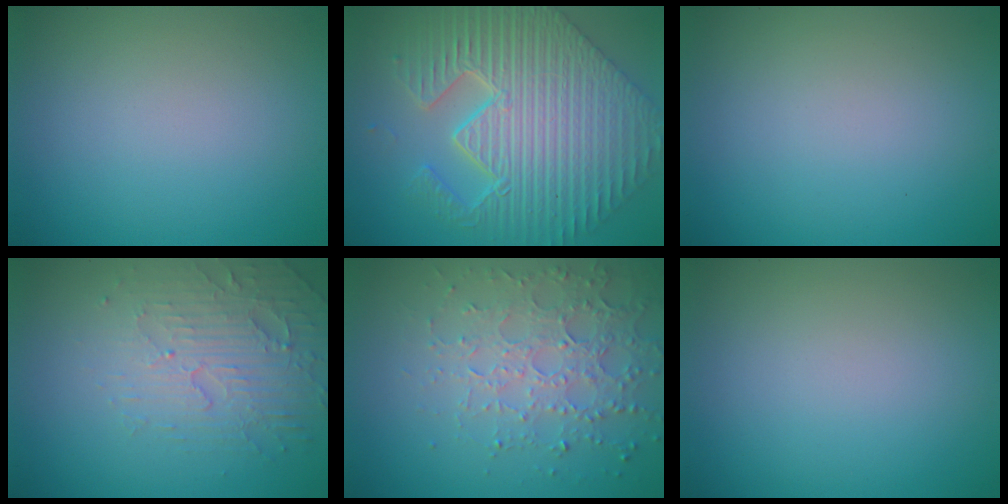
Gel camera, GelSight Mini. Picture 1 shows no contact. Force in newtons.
{"total": 9.5, "press": 7.4, "slide": 6.0}
{"total": 0.0}
{"total": 5.1, "press": 3.4, "slide": 3.7}
{"total": 4.0, "press": 4.0, "slide": 0.3}
{"total": 0.0}